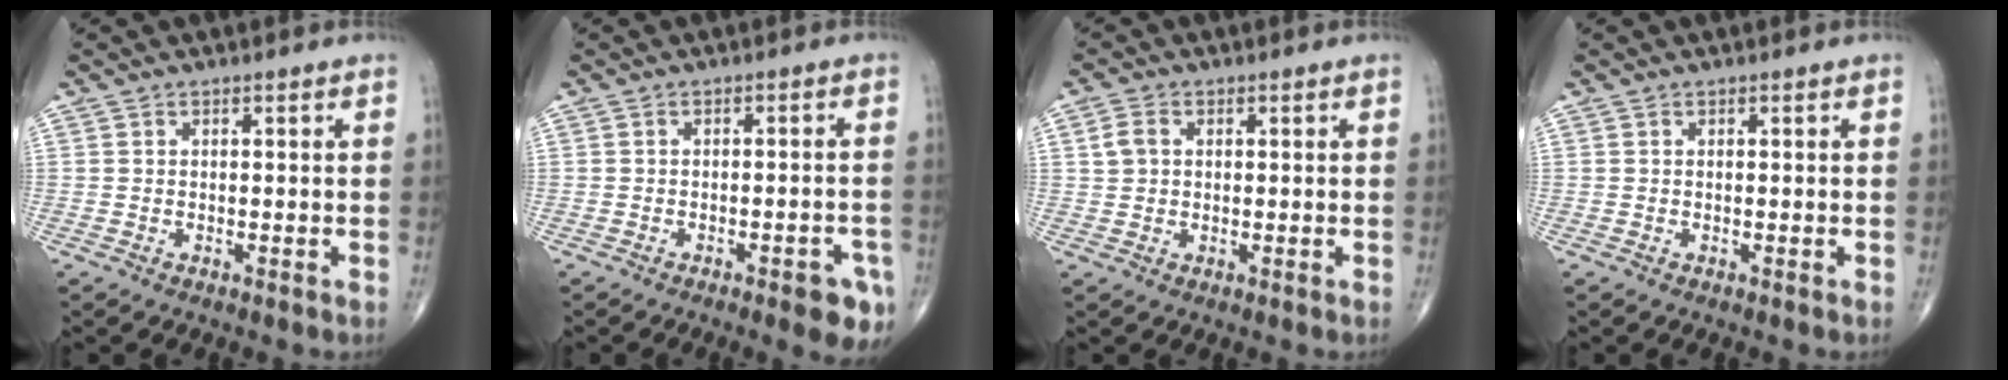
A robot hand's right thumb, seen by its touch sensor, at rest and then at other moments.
{"total": 6.3, "force": [-3.5, 2.0, 4.8], "torque": [-0.041, 0.014, -0.039]}
{"total": 3.1, "force": [0.7, 2.4, 1.8], "torque": [-0.034, 0.006, 0.015]}
{"total": 0.0}